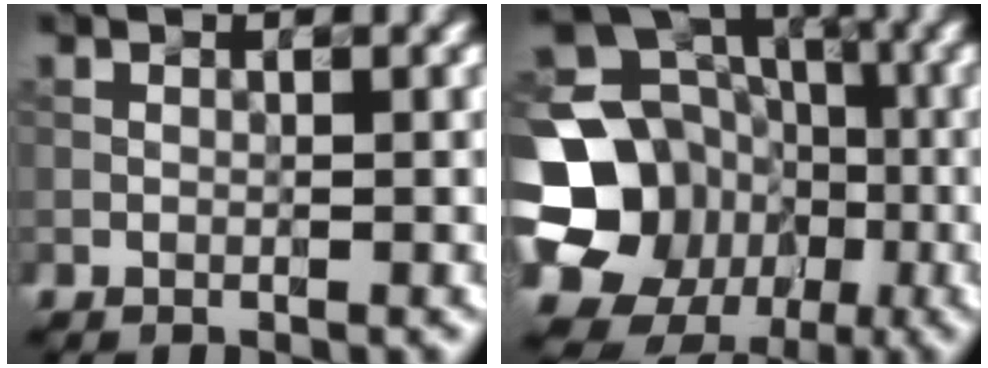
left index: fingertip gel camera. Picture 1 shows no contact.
{"total": 17.5, "force": [-4.1, 15.5, 6.9], "torque": [-0.153, -0.014, -0.089]}